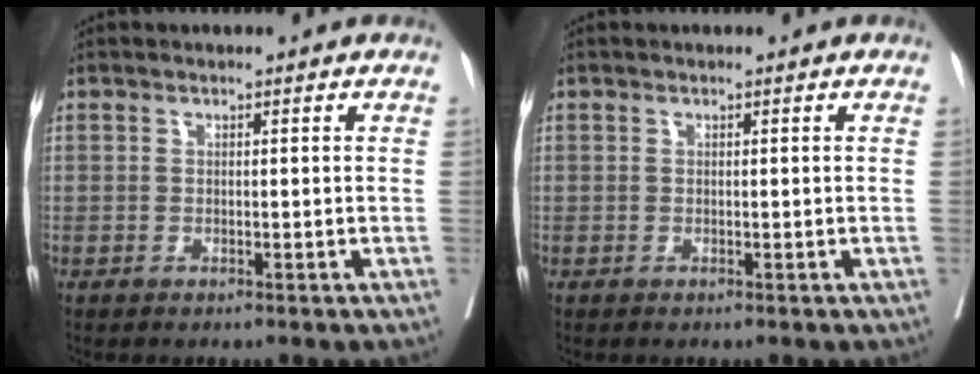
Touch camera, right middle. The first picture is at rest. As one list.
[{"total": 0.0}]